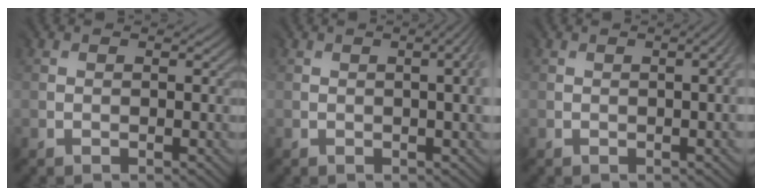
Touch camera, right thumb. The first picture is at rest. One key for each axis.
{"total": 4.6, "fx": 0.0, "fy": 1.6, "fz": 4.3, "tx": -0.033, "ty": 0.005, "tz": 0.000}
{"total": 3.3, "fx": -0.3, "fy": 1.0, "fz": 3.1, "tx": -0.025, "ty": 0.000, "tz": 0.000}